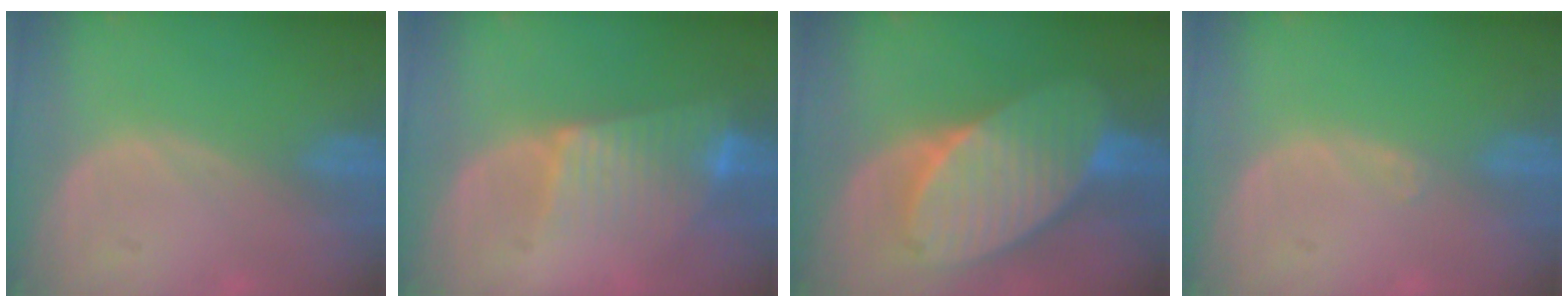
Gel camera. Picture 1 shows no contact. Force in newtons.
{"total": 7.5, "press": 6.6, "slide": 3.6}
{"total": 10.7, "press": 10.7, "slide": 0.6}
{"total": 0.6, "press": 0.5, "slide": 0.4}